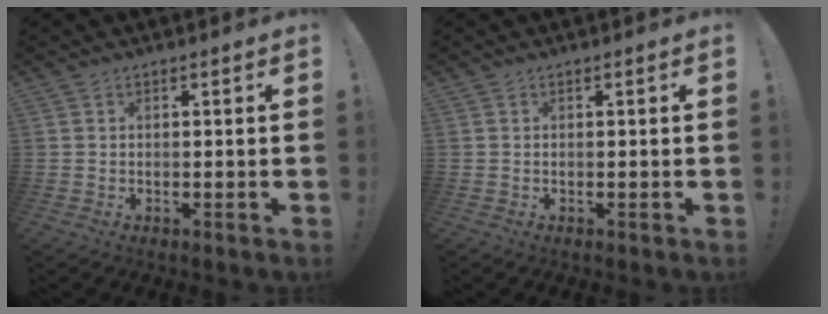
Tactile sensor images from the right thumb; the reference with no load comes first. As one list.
[{"total": 0.0}]